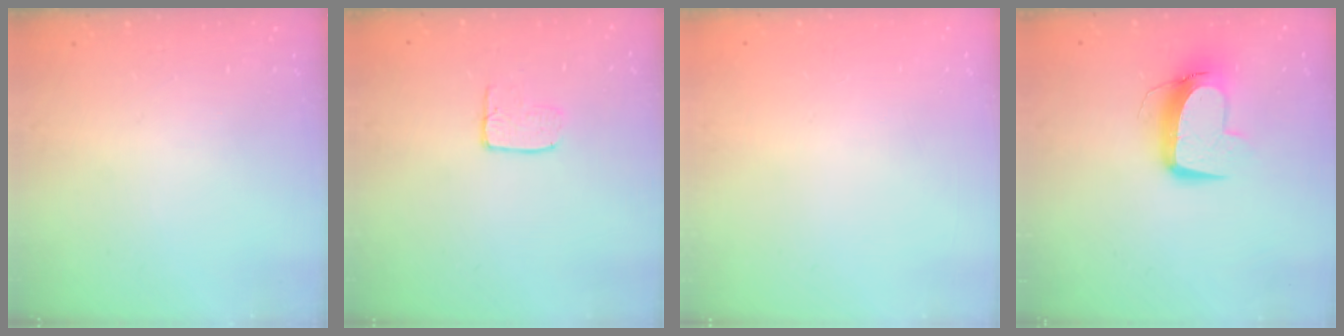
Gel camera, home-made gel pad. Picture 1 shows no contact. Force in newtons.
{"total": 5.2, "press": 5.2, "slide": 0.5}
{"total": 0.0}
{"total": 11.8, "press": 11.7, "slide": 1.2}